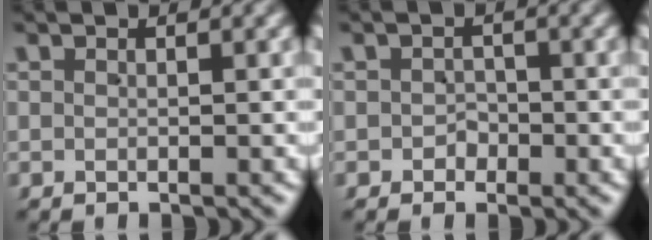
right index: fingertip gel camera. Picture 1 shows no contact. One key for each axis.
{"total": 1.6, "fx": -0.8, "fy": 1.3, "fz": 0.2, "tx": 0.010, "ty": -0.003, "tz": -0.014}